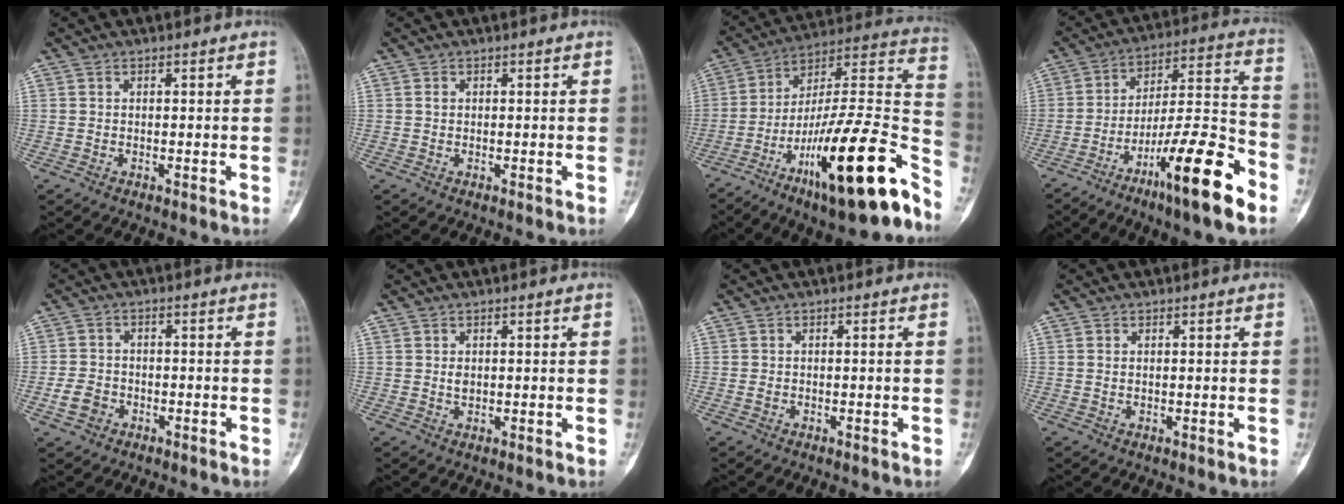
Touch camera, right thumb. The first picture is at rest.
{"total": 0.6, "force": [0.1, 0.5, 0.3], "torque": [-0.004, 0.001, 0.001]}
{"total": 29.6, "force": [-15.4, 6.3, 24.5], "torque": [-0.315, 0.074, -0.242]}
{"total": 19.4, "force": [-10.6, 3.0, 15.9], "torque": [-0.276, 0.062, -0.173]}
{"total": 4.9, "force": [-2.2, 3.7, 2.2], "torque": [-0.037, 0.020, -0.041]}
{"total": 1.3, "force": [0.3, 0.9, 0.9], "torque": [-0.013, -0.002, 0.009]}
{"total": 1.1, "force": [-0.4, 0.5, 0.9], "torque": [-0.023, 0.016, -0.002]}
{"total": 0.9, "force": [0.2, 0.6, 0.7], "torque": [-0.017, 0.000, 0.007]}